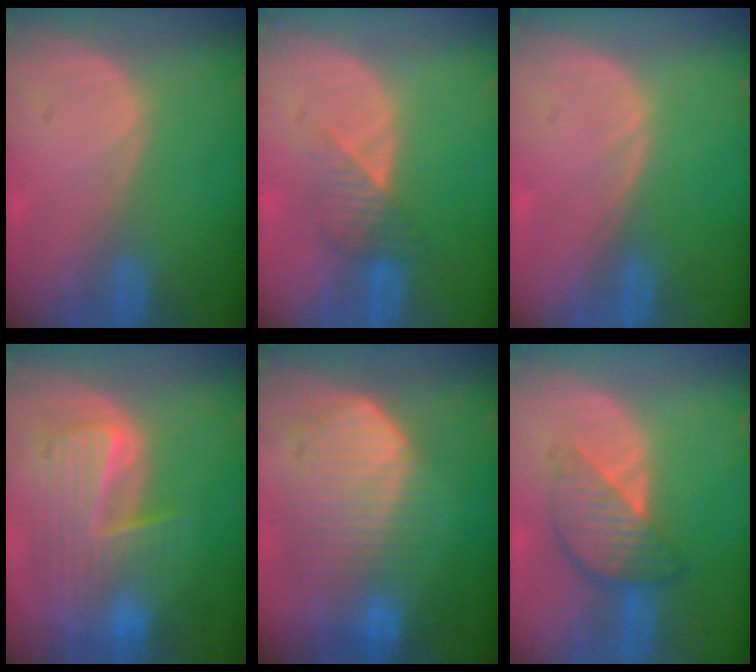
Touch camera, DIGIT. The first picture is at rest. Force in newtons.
{"total": 3.7, "press": 3.4, "slide": 1.3}
{"total": 0.0}
{"total": 9.9, "press": 8.5, "slide": 5.1}
{"total": 10.5, "press": 9.1, "slide": 5.2}
{"total": 5.9, "press": 5.9, "slide": 0.3}